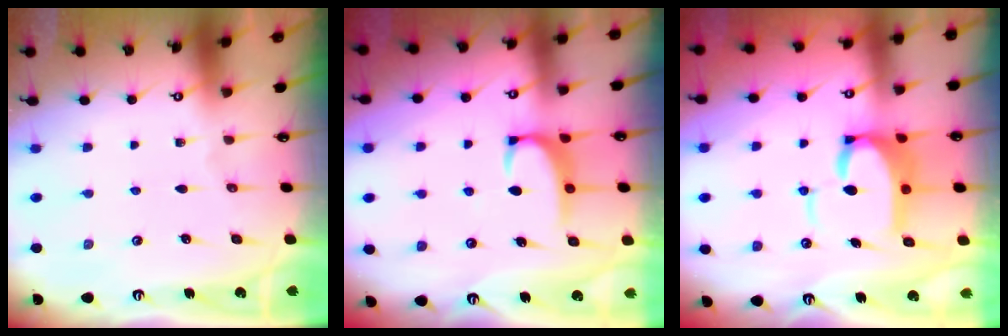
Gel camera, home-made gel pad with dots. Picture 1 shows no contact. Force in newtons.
{"total": 2.2, "press": 2.1, "slide": 0.7}
{"total": 8.6, "press": 8.5, "slide": 1.4}